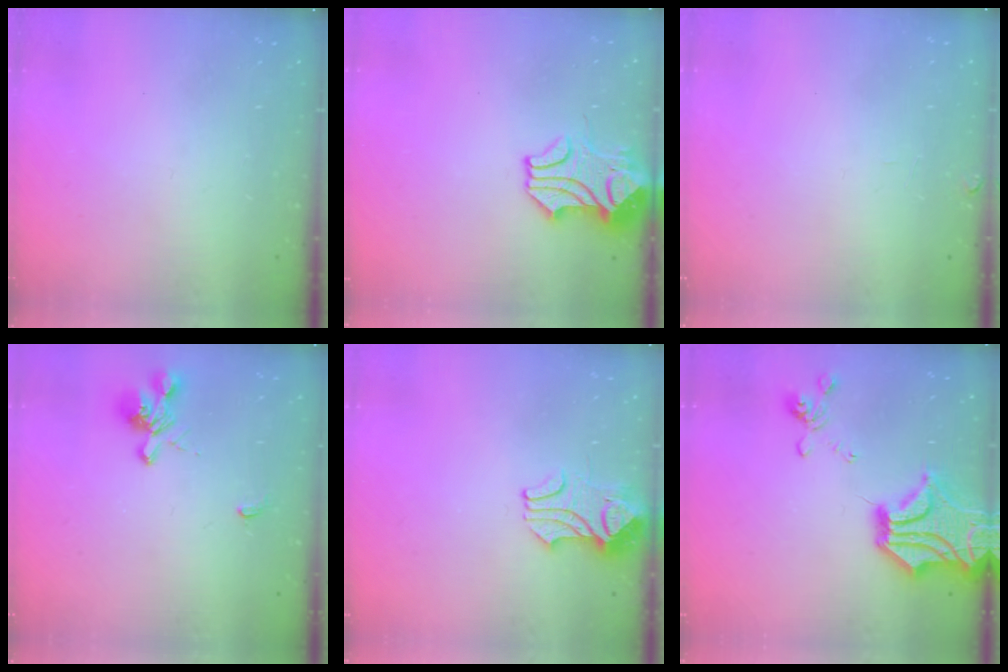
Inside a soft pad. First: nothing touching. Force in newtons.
{"total": 3.6, "press": 3.4, "slide": 1.0}
{"total": 1.3, "press": 1.2, "slide": 0.5}
{"total": 1.9, "press": 1.5, "slide": 1.1}
{"total": 2.2, "press": 2.1, "slide": 0.7}
{"total": 9.7, "press": 9.3, "slide": 2.8}